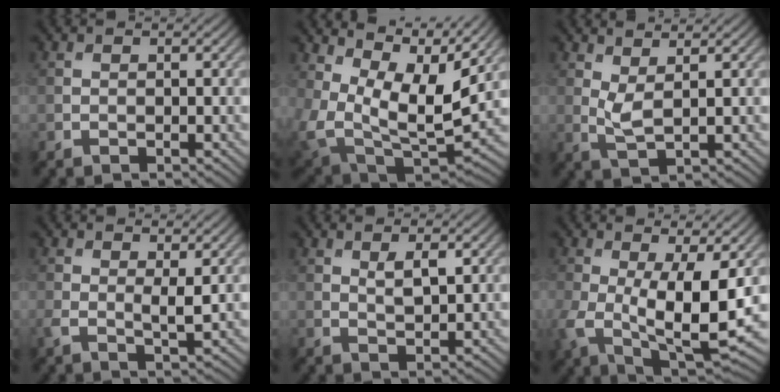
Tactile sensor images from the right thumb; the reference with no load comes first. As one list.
[{"total": 13.2, "force": [5.7, 7.6, 9.2], "torque": [-0.215, -0.004, 0.108]}, {"total": 2.7, "force": [1.4, 0.6, 2.2], "torque": [-0.056, -0.004, 0.031]}, {"total": 2.4, "force": [0.5, 0.5, 2.3], "torque": [-0.050, -0.004, 0.009]}, {"total": 2.8, "force": [1.4, 0.8, 2.3], "torque": [-0.047, -0.003, 0.028]}, {"total": 12.8, "force": [-0.9, 6.0, 11.3], "torque": [-0.231, -0.035, -0.004]}]